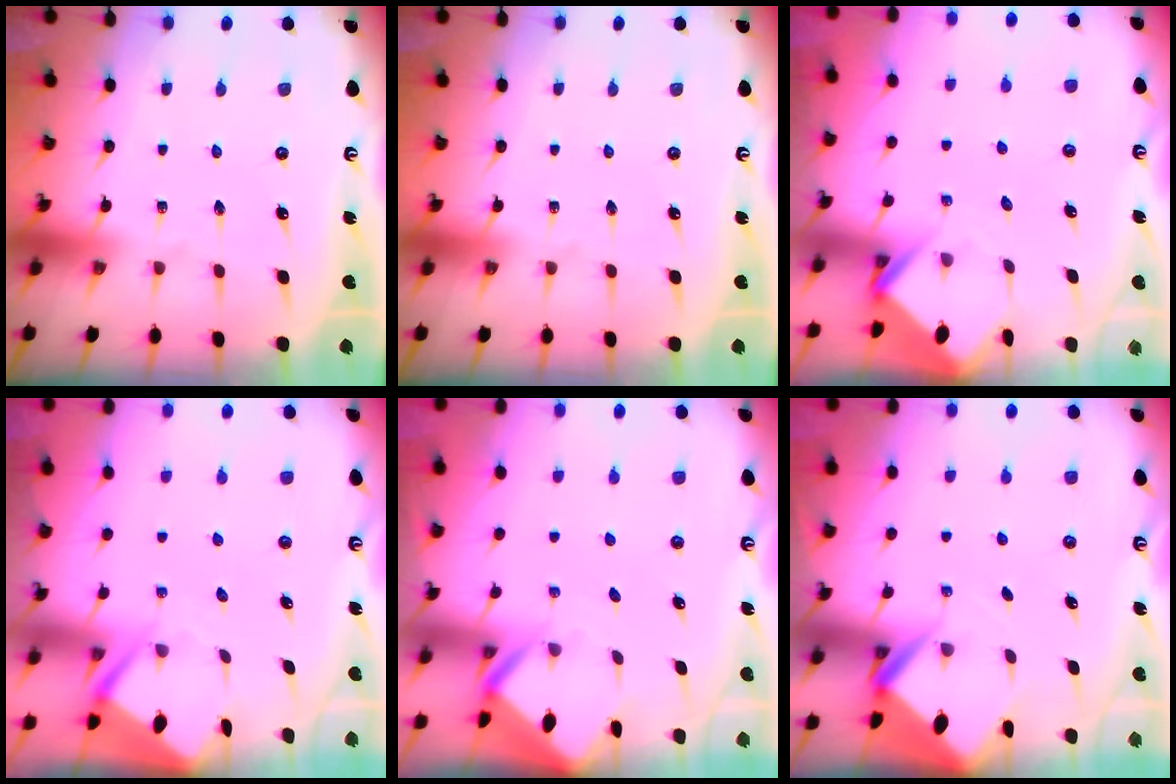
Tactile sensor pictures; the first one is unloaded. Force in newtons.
{"total": 0.0}
{"total": 3.8, "press": 3.8, "slide": 0.3}
{"total": 3.3, "press": 3.3, "slide": 0.3}
{"total": 2.4, "press": 2.4, "slide": 0.1}
{"total": 2.8, "press": 2.8, "slide": 0.1}